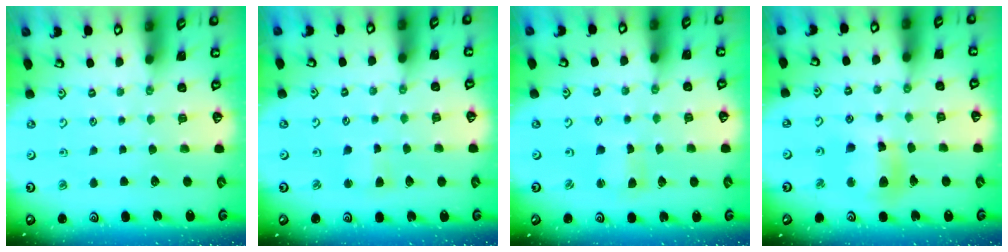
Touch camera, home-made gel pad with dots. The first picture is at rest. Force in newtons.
{"total": 2.6, "press": 2.6, "slide": 0.4}
{"total": 1.9, "press": 1.9, "slide": 0.3}
{"total": 11.1, "press": 10.9, "slide": 2.4}